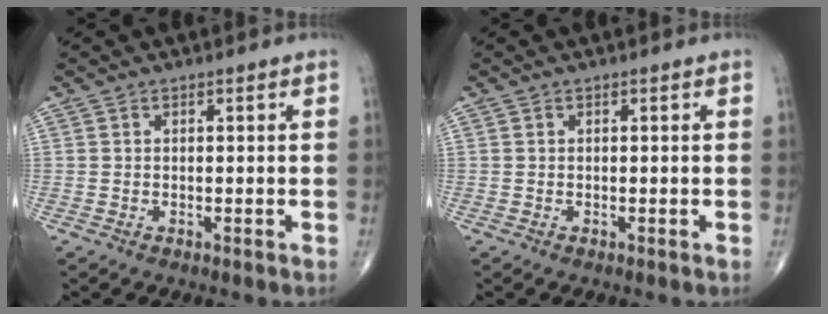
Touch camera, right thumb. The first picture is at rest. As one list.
[{"total": 0.0}]